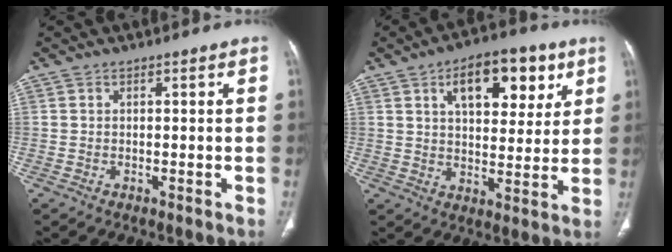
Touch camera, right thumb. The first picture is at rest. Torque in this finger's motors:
{"motor_torque": [0.23, 3.12, 1.14, 0.31, 0.06]}